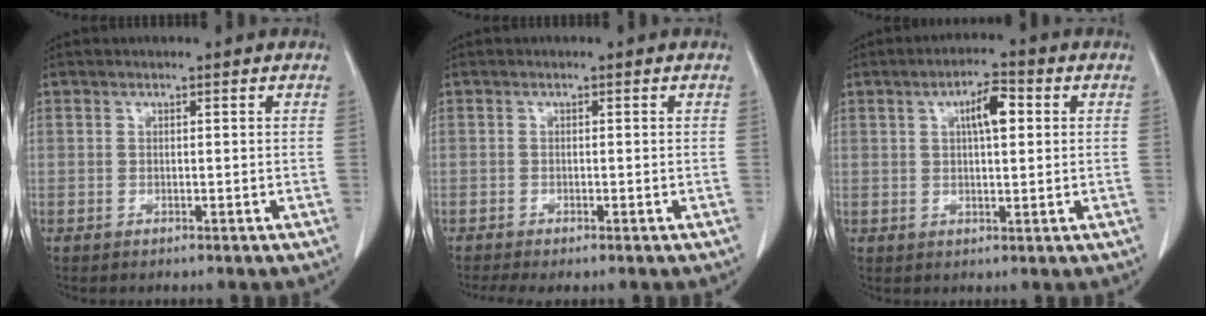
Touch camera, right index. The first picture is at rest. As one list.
[{"total": 3.4, "force": [-2.7, 0.6, 2.0], "torque": [-0.035, -0.010, -0.043]}, {"total": 5.3, "force": [1.5, 1.6, 4.8], "torque": [-0.082, 0.011, 0.025]}]